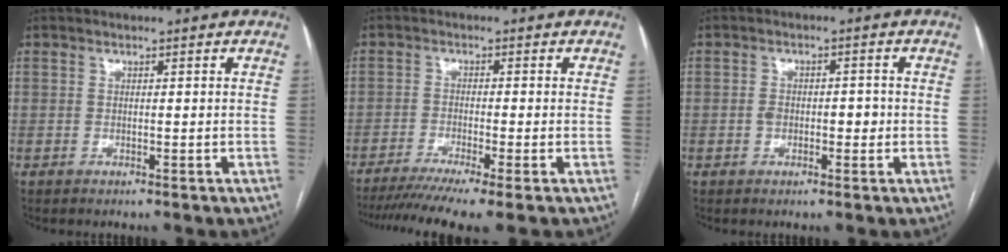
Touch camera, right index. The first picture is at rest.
{"total": 9.7, "force": [-7.3, -0.4, 6.3], "torque": [-0.096, -0.018, -0.115]}
{"total": 3.1, "force": [-0.4, 2.0, 2.4], "torque": [-0.032, 0.019, -0.003]}